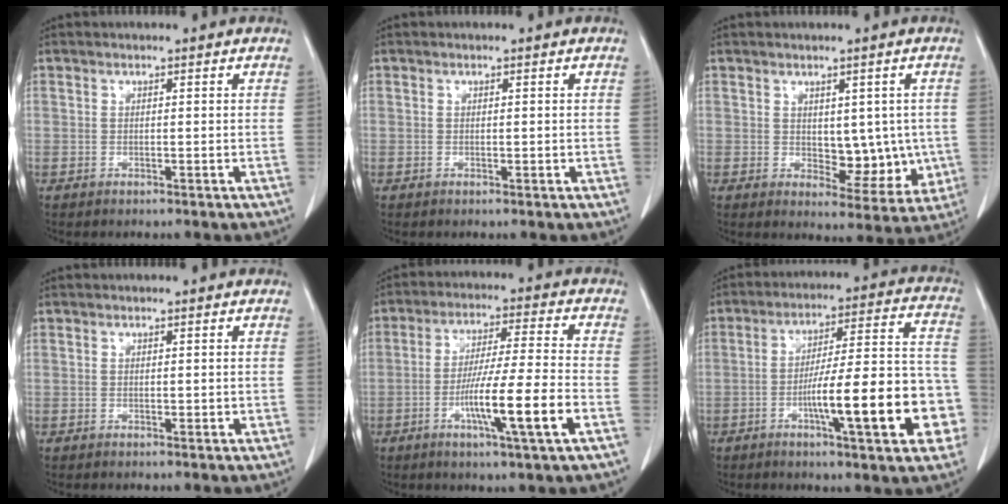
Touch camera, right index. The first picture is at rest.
{"total": 0.6, "force": [0.0, 0.3, 0.5], "torque": [-0.009, -0.001, 0.002]}
{"total": 5.3, "force": [-0.2, 3.1, 4.3], "torque": [-0.043, -0.004, 0.008]}
{"total": 0.9, "force": [0.0, 0.5, 0.7], "torque": [-0.009, -0.001, 0.001]}
{"total": 12.3, "force": [-4.3, -0.4, 11.5], "torque": [-0.206, -0.010, -0.077]}
{"total": 18.3, "force": [-5.8, 2.8, 17.1], "torque": [-0.208, 0.031, -0.077]}